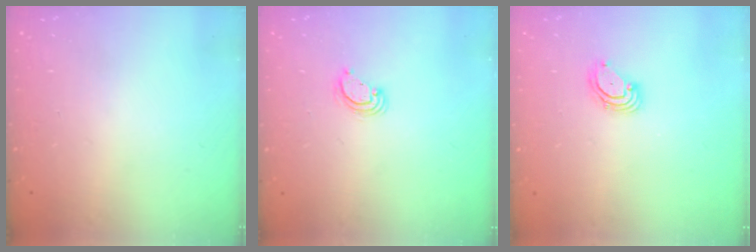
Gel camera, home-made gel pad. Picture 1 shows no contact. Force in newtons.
{"total": 3.9, "press": 3.9, "slide": 0.4}
{"total": 3.6, "press": 3.6, "slide": 0.3}